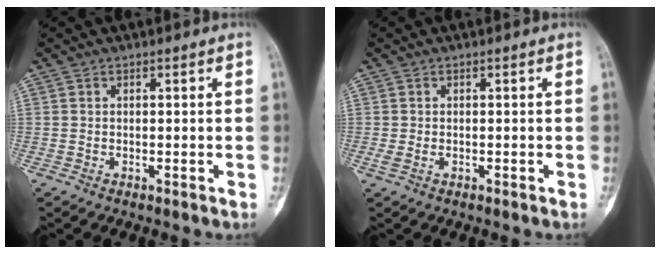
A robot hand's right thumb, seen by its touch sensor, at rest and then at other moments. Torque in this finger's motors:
{"motor_torque": [0.84, 0.17, 0.32, -0.09, 0.01]}